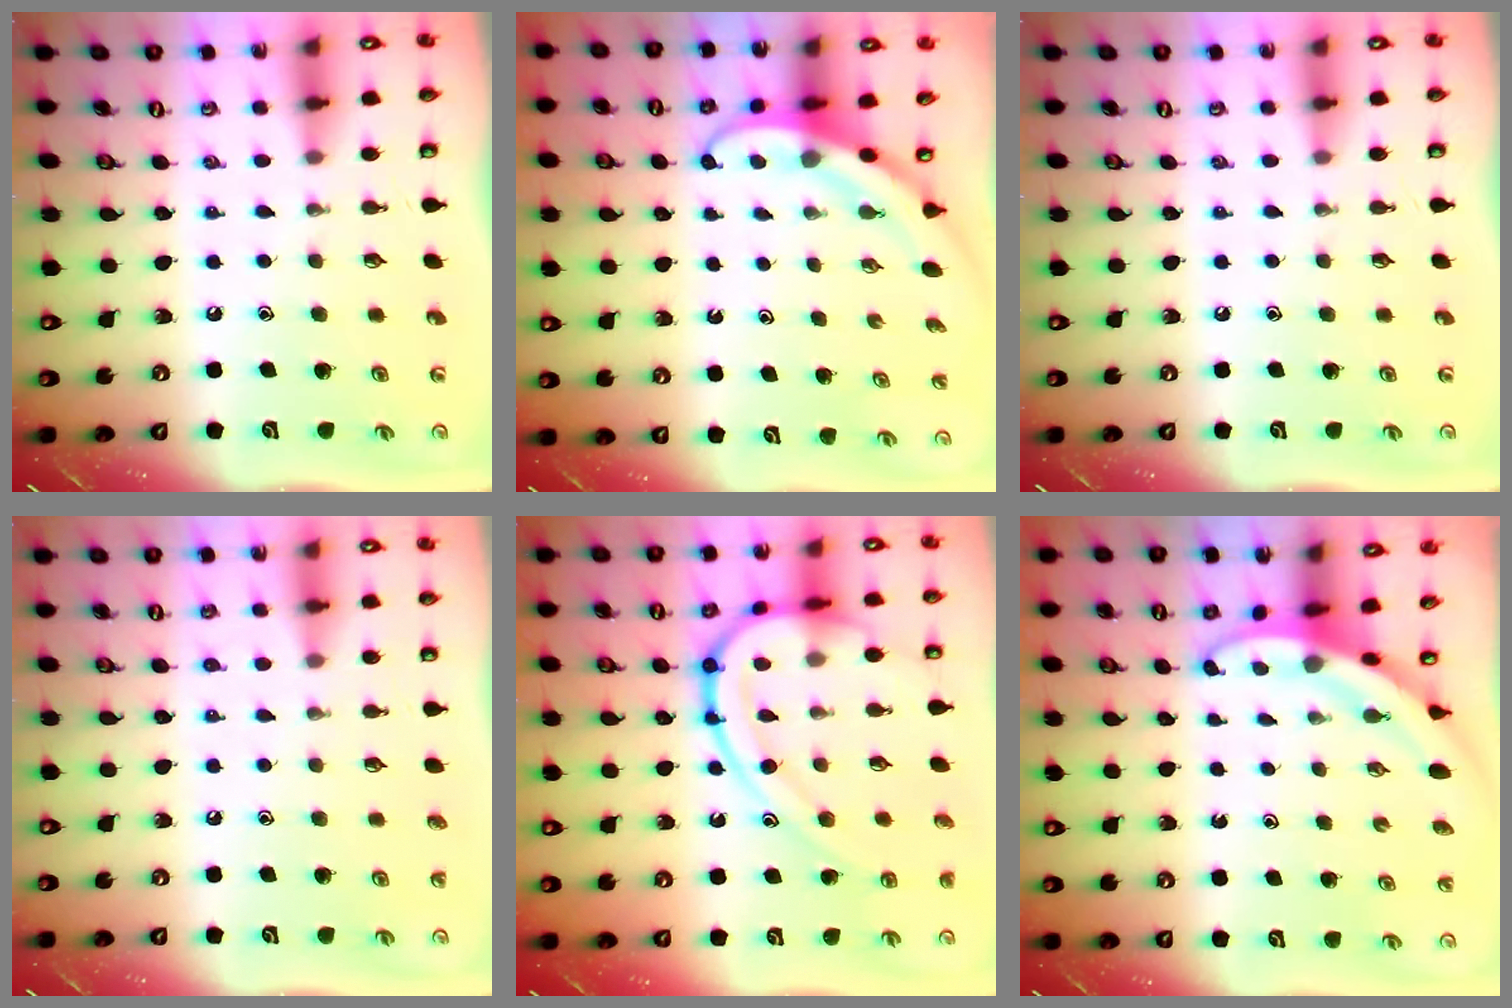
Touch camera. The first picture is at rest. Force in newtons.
{"total": 3.7, "press": 3.7, "slide": 0.3}
{"total": 0.0}
{"total": 3.4, "press": 3.4, "slide": 0.4}
{"total": 18.1, "press": 18.0, "slide": 1.1}
{"total": 3.9, "press": 3.9, "slide": 0.1}